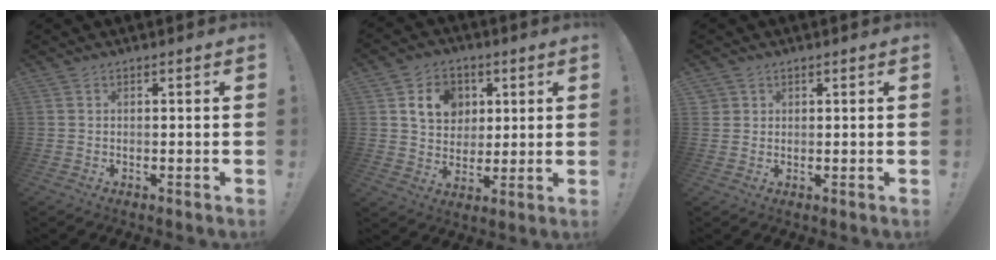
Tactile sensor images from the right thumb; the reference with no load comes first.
{"total": 12.5, "force": [4.9, 10.1, 5.5], "torque": [-0.079, -0.012, 0.097]}
{"total": 2.1, "force": [1.4, 1.6, 0.2], "torque": [0.001, -0.007, 0.025]}